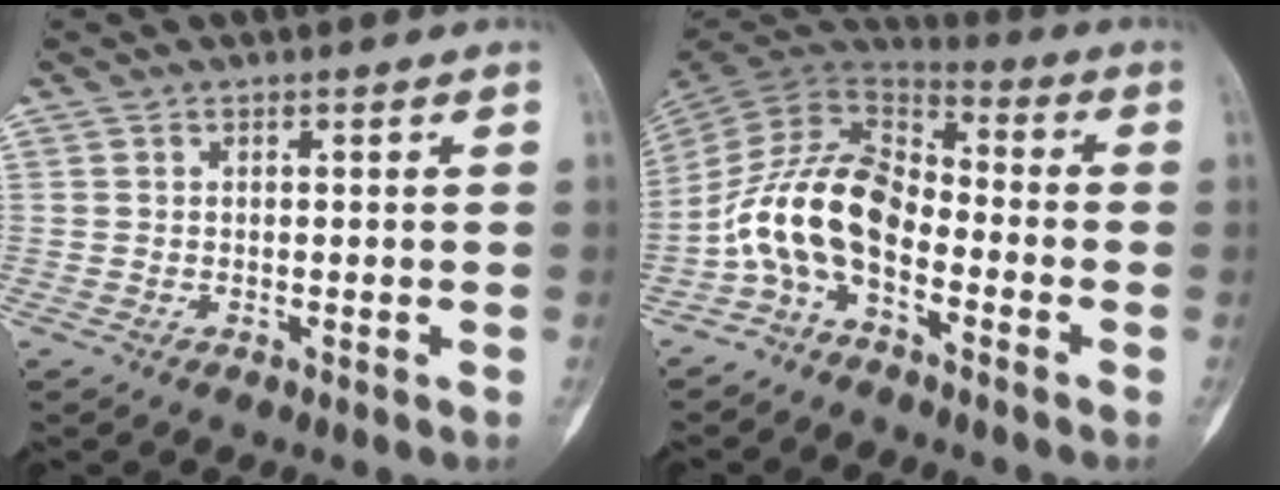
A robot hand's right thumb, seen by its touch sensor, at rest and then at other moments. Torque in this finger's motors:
{"motor_torque": [0.66, 0.38, 1.40, -1.36, 0.18]}